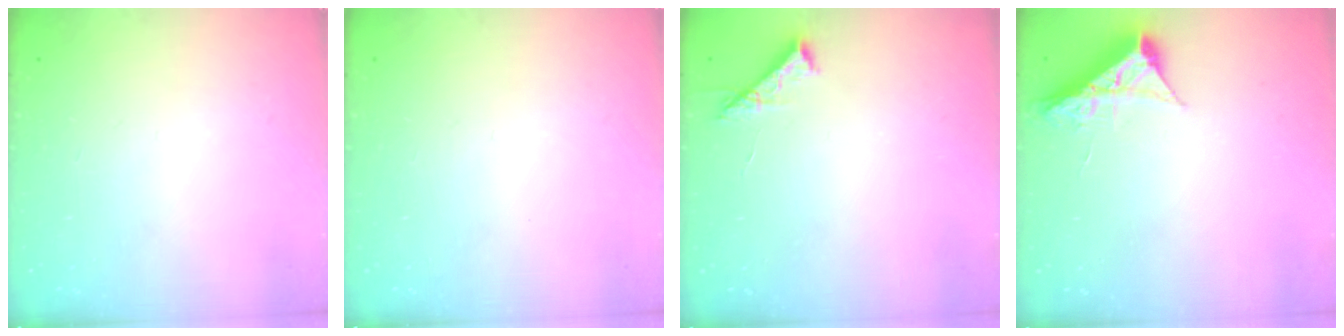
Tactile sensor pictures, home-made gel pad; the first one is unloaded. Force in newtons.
{"total": 0.0}
{"total": 6.0, "press": 6.0, "slide": 0.5}
{"total": 8.6, "press": 8.6, "slide": 0.4}